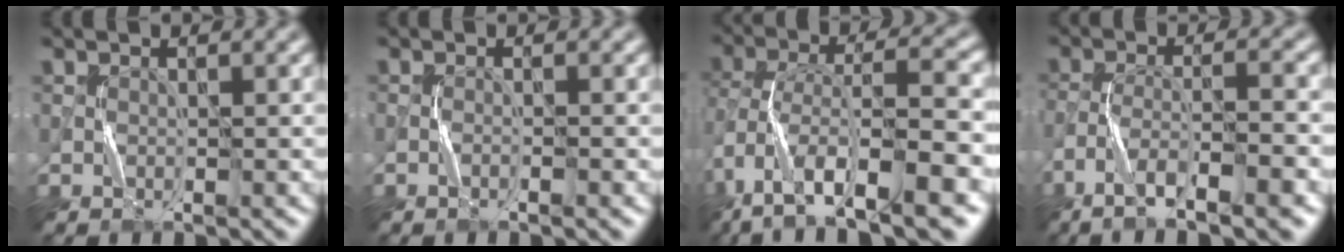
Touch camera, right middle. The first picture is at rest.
{"total": 1.0, "force": [-0.6, 0.1, 0.7], "torque": [-0.016, 0.005, -0.014]}
{"total": 12.9, "force": [-6.7, 4.7, 10.0], "torque": [-0.188, 0.015, -0.115]}
{"total": 7.9, "force": [-4.9, 1.9, 6.0], "torque": [-0.100, 0.006, -0.085]}